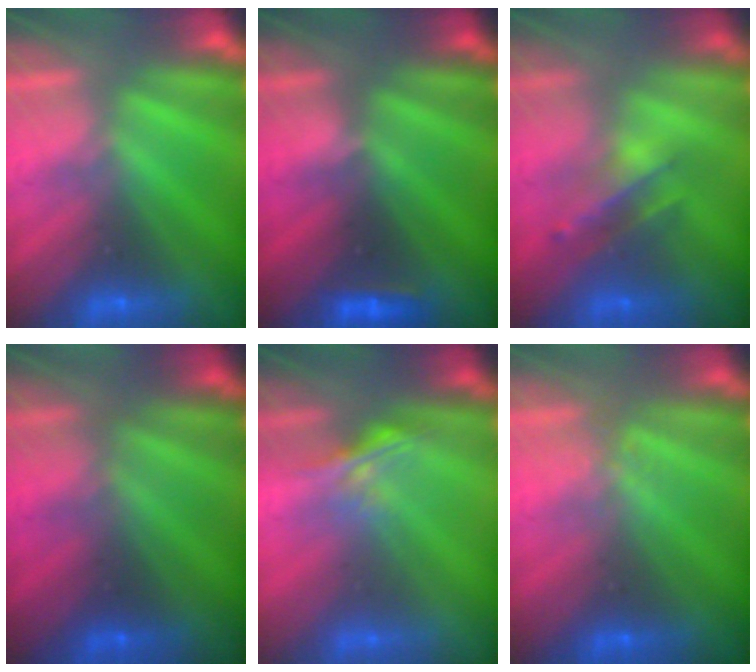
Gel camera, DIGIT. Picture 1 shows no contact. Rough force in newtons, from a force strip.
{"total": 4.1}
{"total": 2.4}
{"total": 1.8}
{"total": 1.4}
{"total": 1.0}